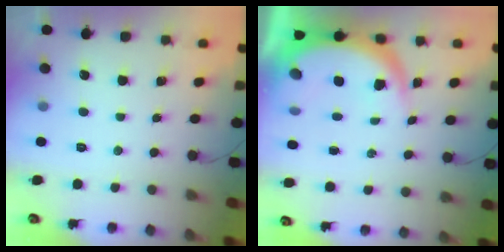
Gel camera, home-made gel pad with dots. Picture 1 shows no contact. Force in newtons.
{"total": 9.0, "press": 8.9, "slide": 1.3}